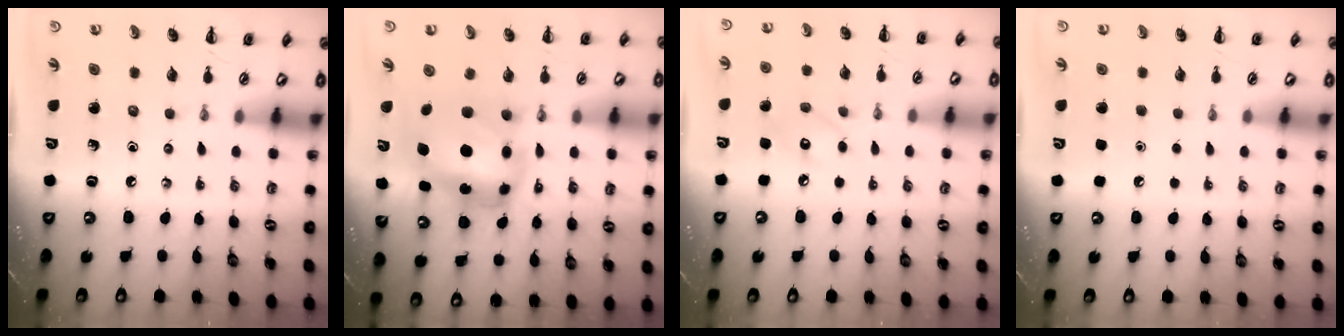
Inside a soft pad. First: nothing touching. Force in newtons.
{"total": 8.9, "press": 8.6, "slide": 2.5}
{"total": 6.5, "press": 6.3, "slide": 1.3}
{"total": 1.6, "press": 1.6, "slide": 0.1}